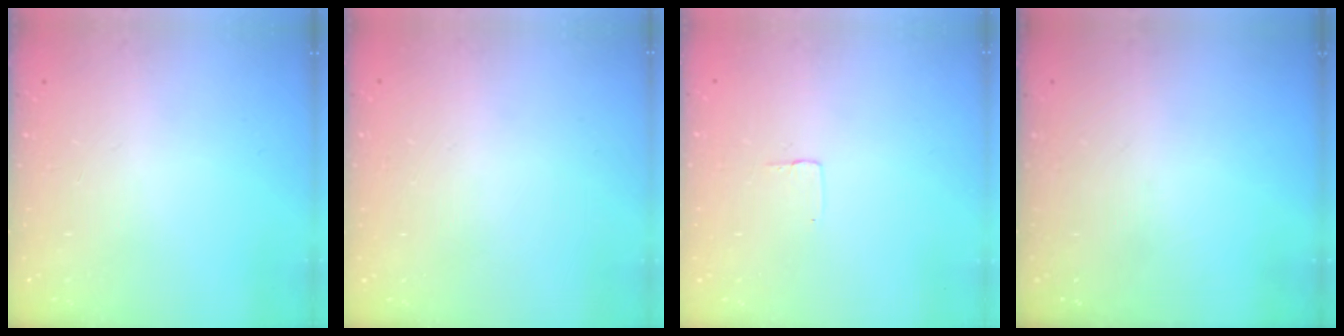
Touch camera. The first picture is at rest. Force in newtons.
{"total": 0.0}
{"total": 2.5, "press": 2.5, "slide": 0.1}
{"total": 0.0}